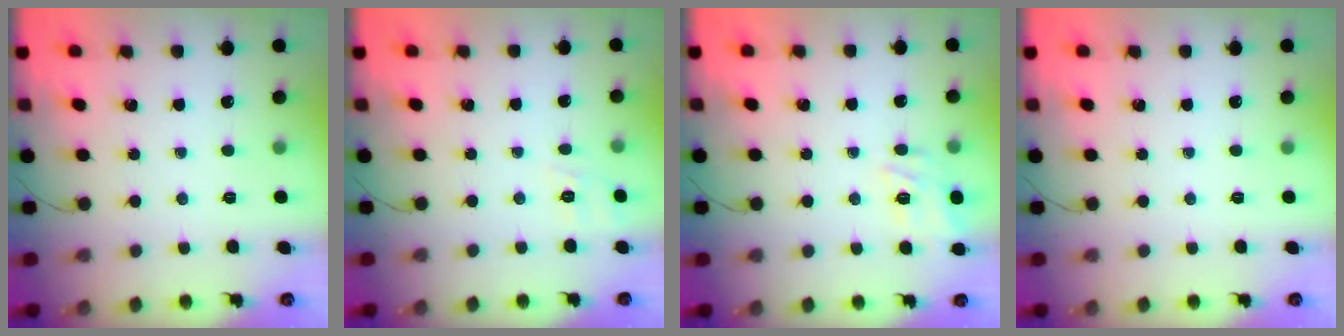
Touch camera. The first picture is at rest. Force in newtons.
{"total": 6.9, "press": 6.6, "slide": 1.7}
{"total": 7.4, "press": 7.2, "slide": 1.7}
{"total": 0.0}